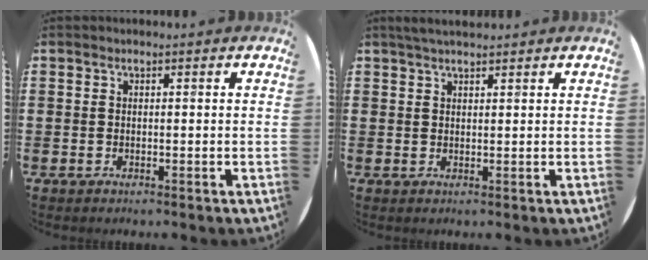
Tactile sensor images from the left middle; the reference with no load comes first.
{"total": 1.9, "force": [1.8, 0.2, 0.7], "torque": [-0.015, 0.004, 0.033]}